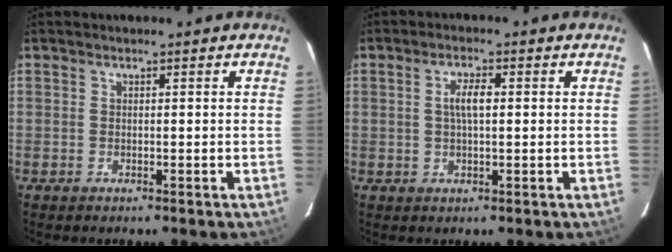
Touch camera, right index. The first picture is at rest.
{"total": 3.5, "force": [0.4, 1.0, 3.3], "torque": [-0.064, 0.005, 0.009]}